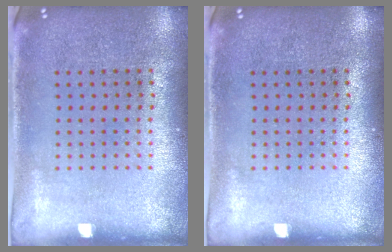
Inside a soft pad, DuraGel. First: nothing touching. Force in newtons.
{"total": 0.0}